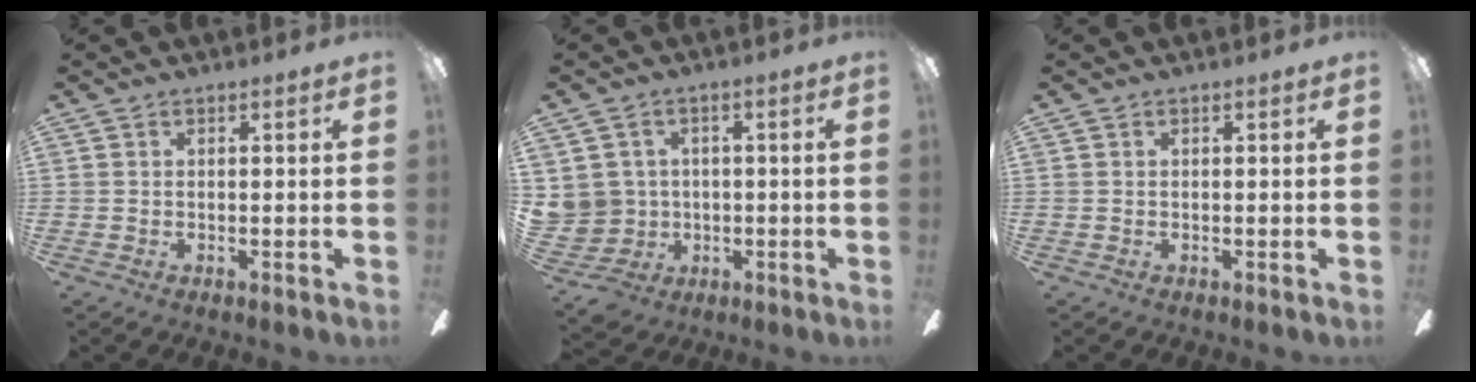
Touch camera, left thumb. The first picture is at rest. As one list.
[{"total": 6.9, "force": [1.1, 6.8, 0.2], "torque": [-0.032, -0.010, 0.030]}, {"total": 0.0}]